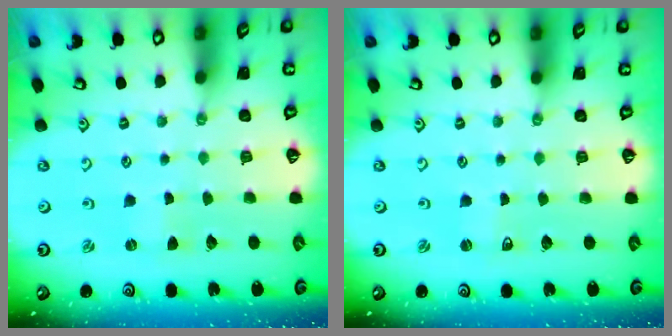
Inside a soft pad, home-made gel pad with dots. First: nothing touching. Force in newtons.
{"total": 0.8, "press": 0.7, "slide": 0.2}